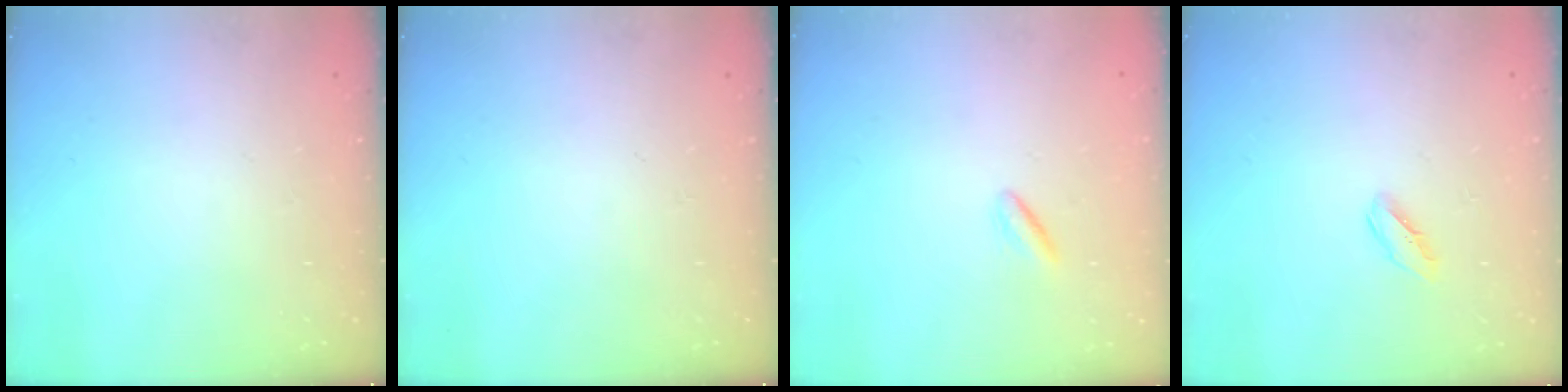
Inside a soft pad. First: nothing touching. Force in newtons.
{"total": 0.0}
{"total": 0.9, "press": 0.7, "slide": 0.6}
{"total": 2.2, "press": 2.1, "slide": 0.7}